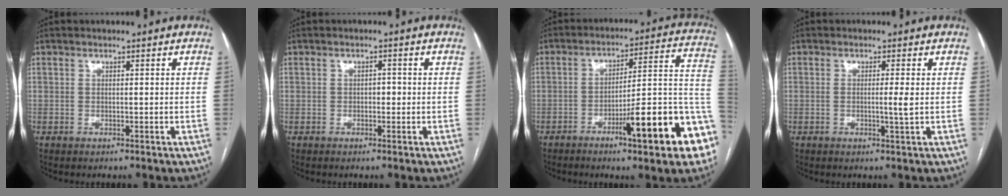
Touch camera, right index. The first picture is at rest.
{"total": 1.3, "force": [-0.2, 0.8, 1.1], "torque": [-0.010, 0.004, -0.005]}
{"total": 18.0, "force": [-7.7, 1.9, 16.1], "torque": [-0.151, 0.018, -0.105]}
{"total": 2.2, "force": [-0.1, -0.5, 2.2], "torque": [-0.037, -0.003, -0.005]}